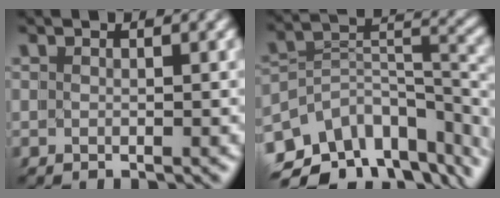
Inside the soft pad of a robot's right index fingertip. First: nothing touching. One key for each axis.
{"total": 11.7, "fx": -5.8, "fy": 7.4, "fz": 7.0, "tx": -0.105, "ty": -0.029, "tz": -0.096}